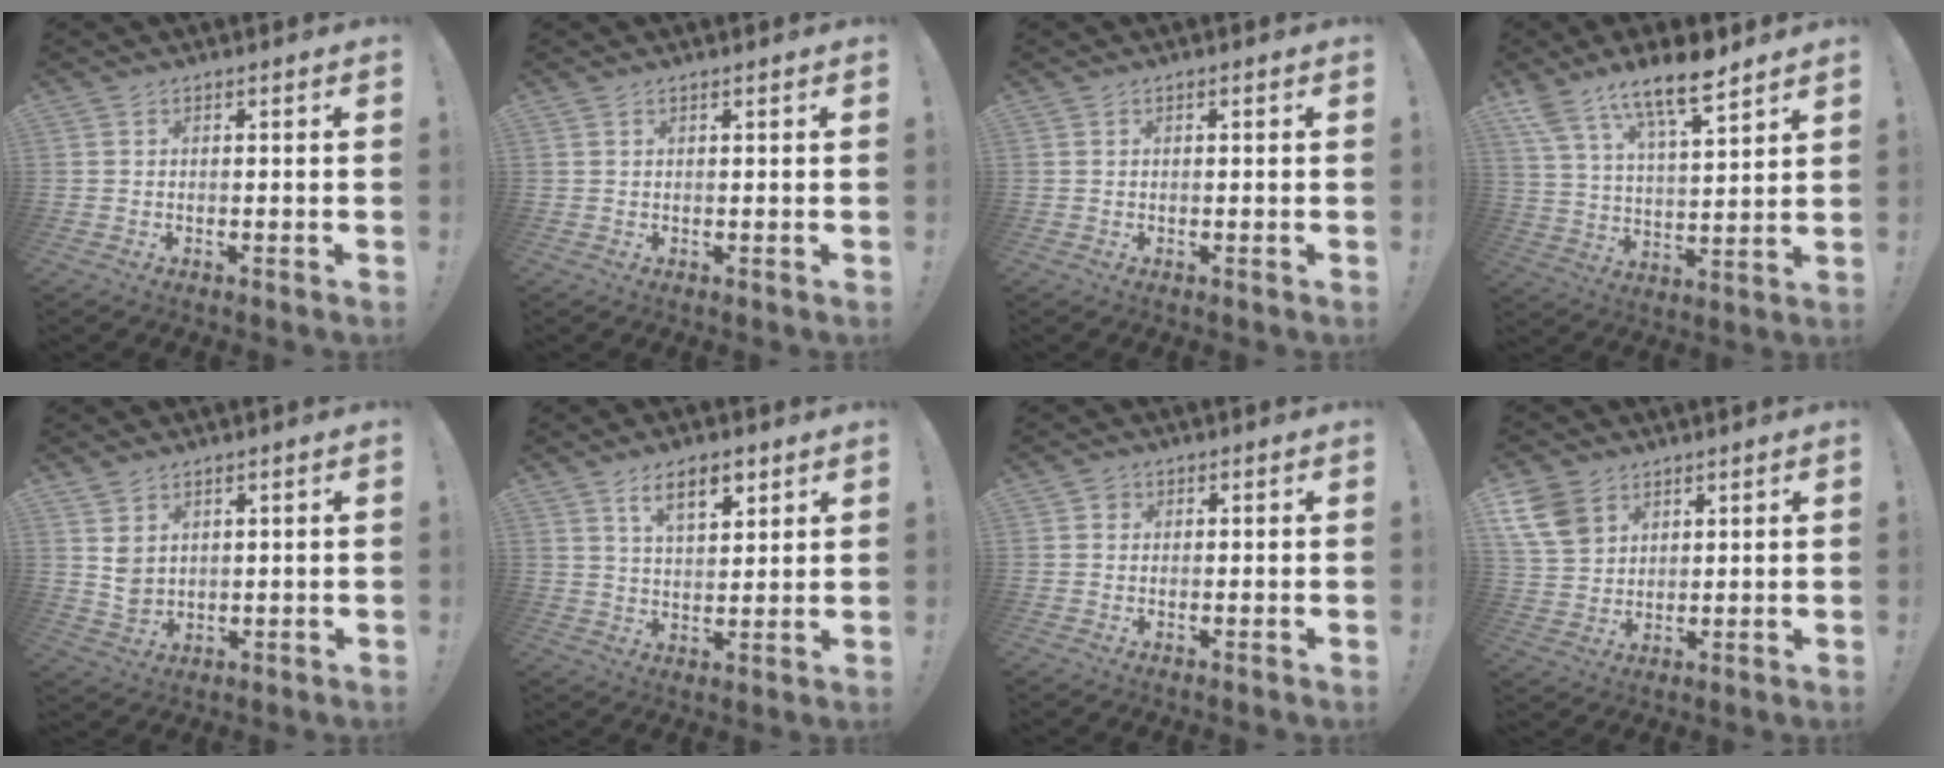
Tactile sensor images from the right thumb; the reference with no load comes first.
{"total": 0.6, "force": [0.5, 0.1, 0.2], "torque": [-0.003, 0.001, 0.010]}
{"total": 0.0}
{"total": 13.5, "force": [10.4, 3.6, 7.8], "torque": [-0.153, -0.060, 0.184]}
{"total": 5.2, "force": [2.6, 3.7, 2.4], "torque": [-0.030, -0.011, 0.051]}
{"total": 9.2, "force": [5.4, 4.1, 6.2], "torque": [-0.096, -0.014, 0.095]}
{"total": 1.7, "force": [0.4, 1.6, 0.3], "torque": [-0.007, 0.004, 0.007]}
{"total": 10.6, "force": [6.1, 7.6, 4.3], "torque": [-0.073, -0.023, 0.125]}